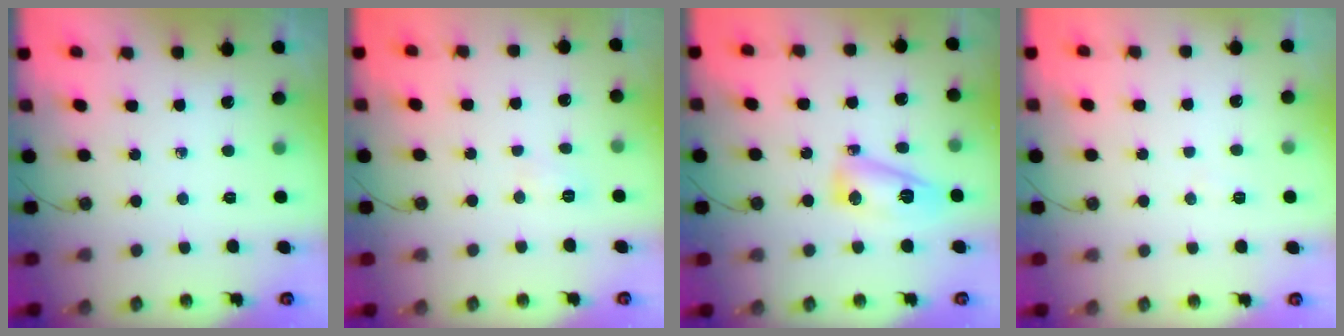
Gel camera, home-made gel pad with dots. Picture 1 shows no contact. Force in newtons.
{"total": 3.7, "press": 3.6, "slide": 0.9}
{"total": 9.3, "press": 9.3, "slide": 0.7}
{"total": 3.4, "press": 3.4, "slide": 0.5}